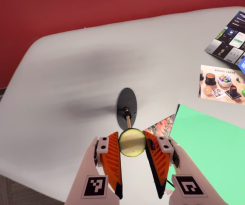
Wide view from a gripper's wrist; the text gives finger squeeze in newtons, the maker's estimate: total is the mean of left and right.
{"total": 7.6, "left": 7.3, "right": 7.8}